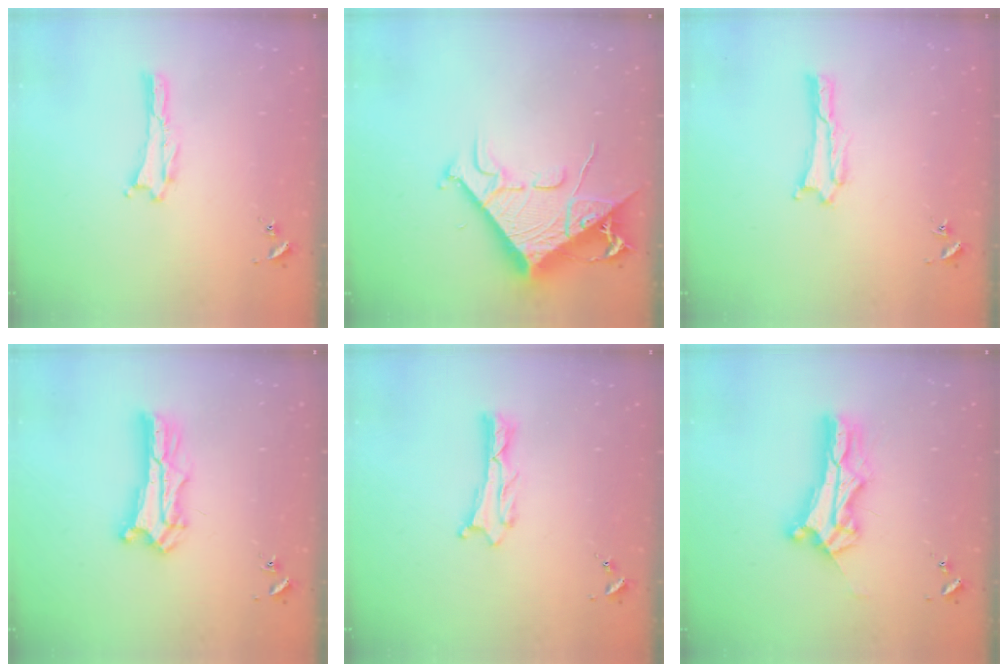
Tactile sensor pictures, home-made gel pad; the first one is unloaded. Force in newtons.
{"total": 12.9, "press": 12.8, "slide": 1.4}
{"total": 1.7, "press": 1.7, "slide": 0.1}
{"total": 6.6, "press": 6.6, "slide": 0.6}
{"total": 1.3, "press": 1.2, "slide": 0.1}
{"total": 9.2, "press": 9.2, "slide": 0.7}